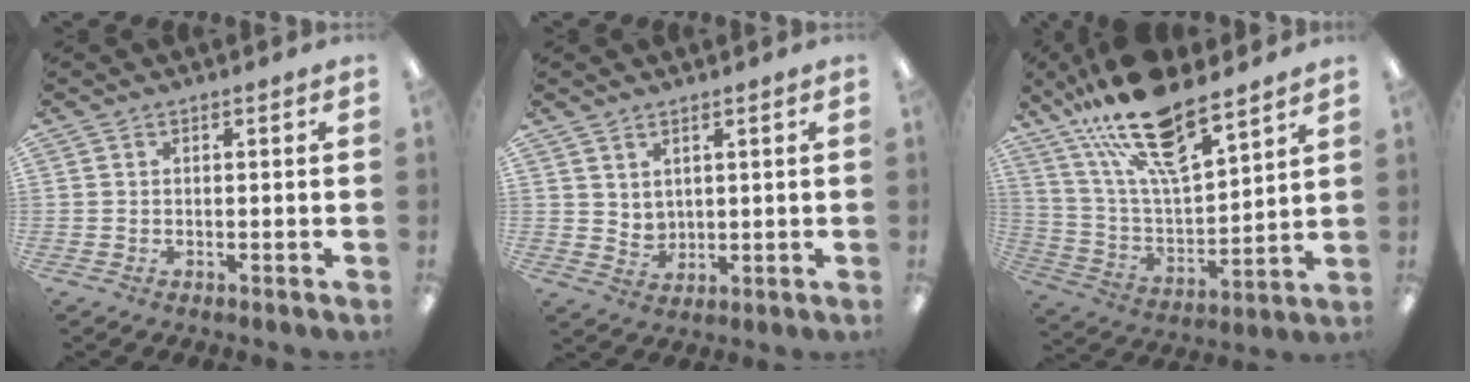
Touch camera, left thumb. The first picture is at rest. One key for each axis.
{"total": 3.7, "fx": 3.1, "fy": 2.1, "fz": 0.0, "tx": -0.003, "ty": -0.022, "tz": 0.057}
{"total": 21.1, "fx": 15.3, "fy": 6.9, "fz": 12.7, "tx": -0.238, "ty": -0.084, "tz": 0.268}